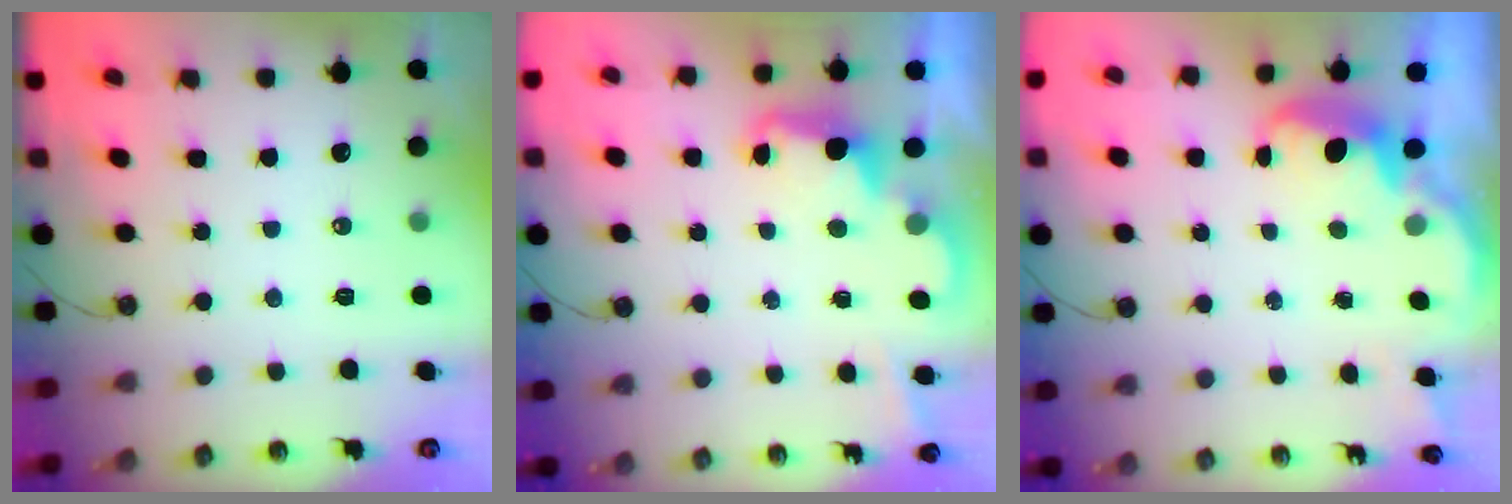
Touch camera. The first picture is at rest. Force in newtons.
{"total": 2.5, "press": 2.5, "slide": 0.6}
{"total": 2.5, "press": 2.4, "slide": 0.7}